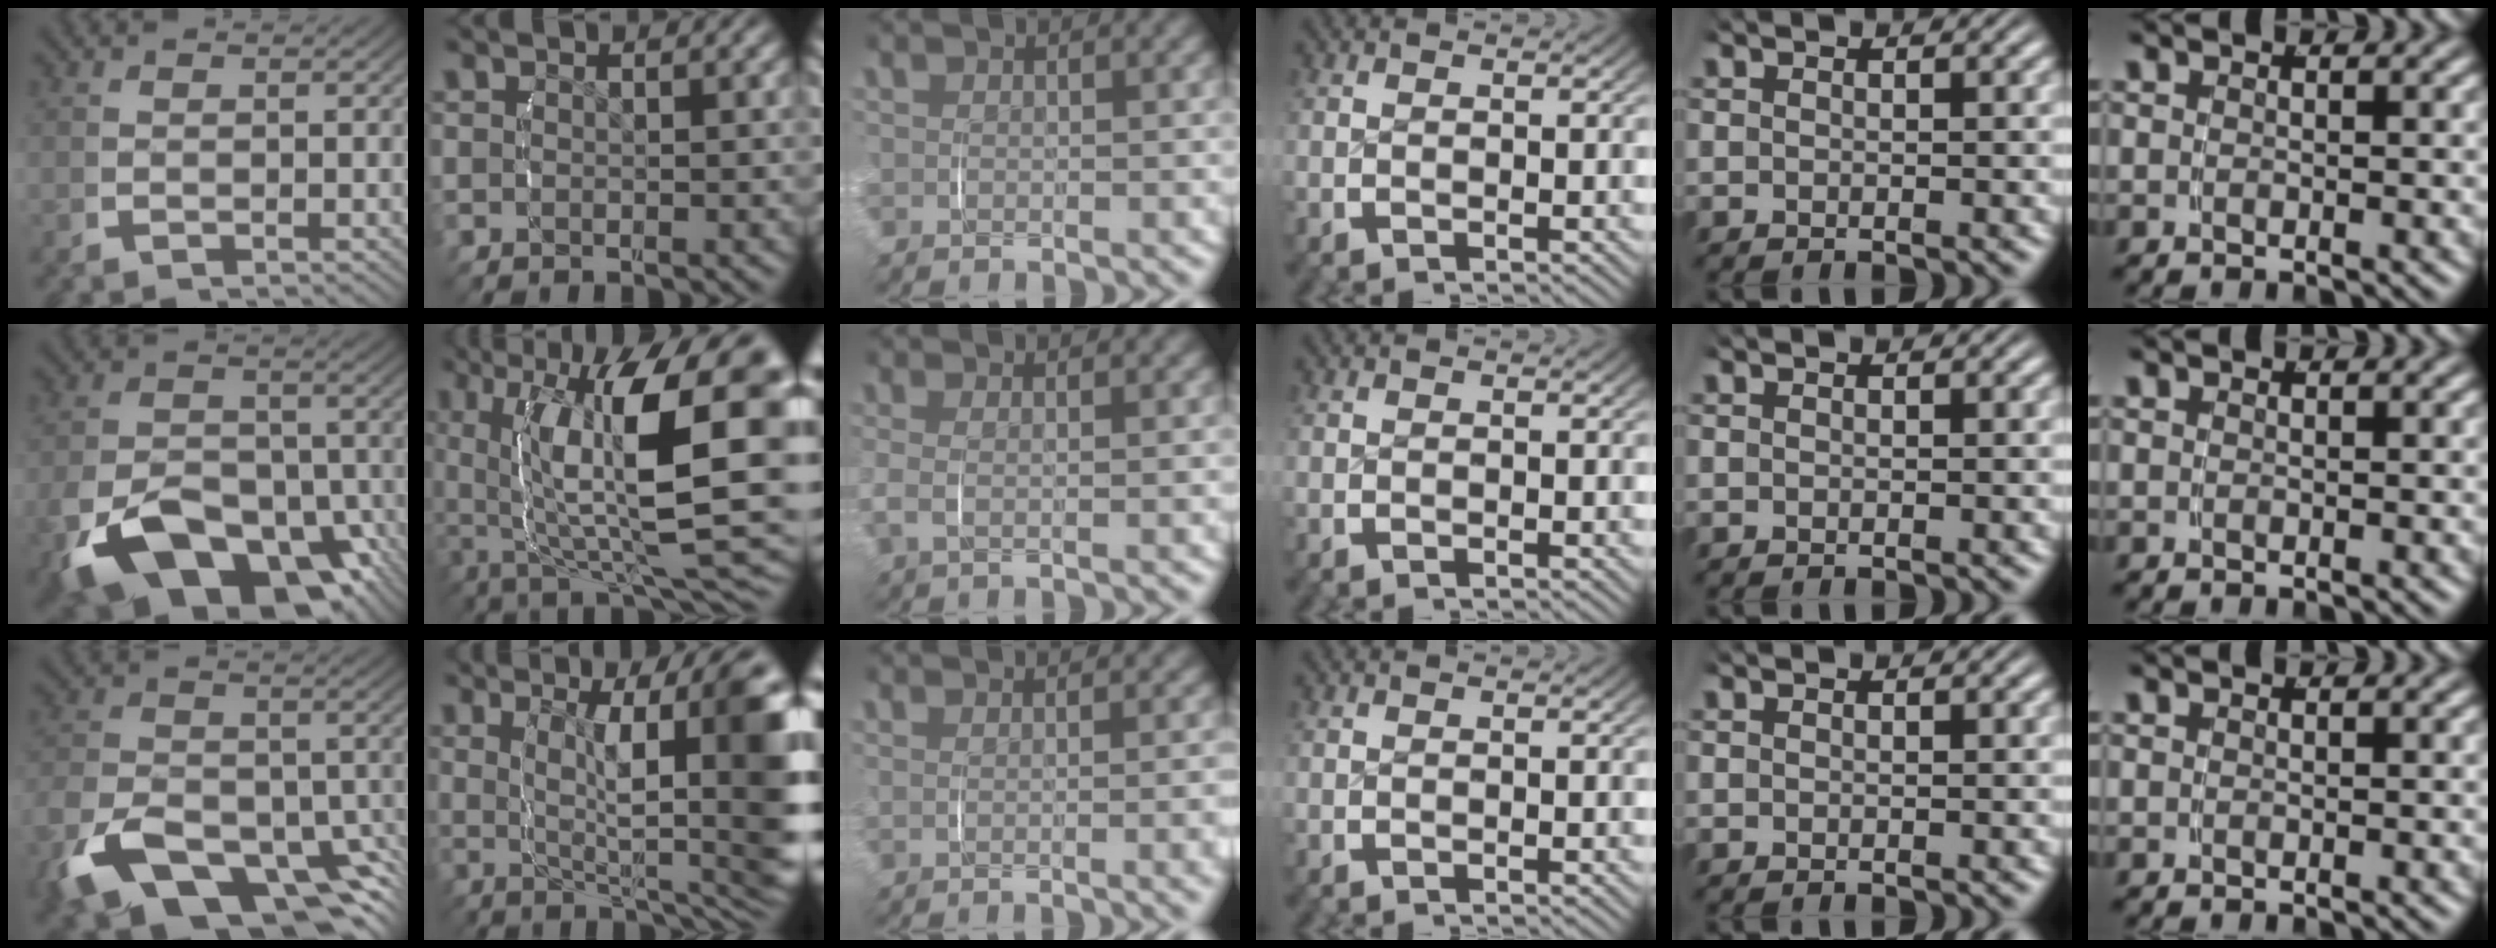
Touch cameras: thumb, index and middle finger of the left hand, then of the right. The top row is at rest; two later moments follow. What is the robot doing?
{"motion": "lift_and_place", "object": "ethernet cable"}